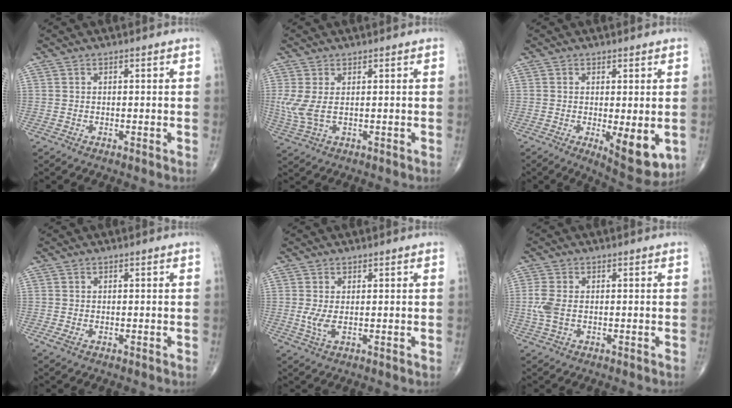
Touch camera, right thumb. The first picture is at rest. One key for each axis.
{"total": 5.0, "fx": 0.4, "fy": 2.3, "fz": 4.4, "tx": -0.124, "ty": 0.000, "tz": 0.017}
{"total": 8.7, "fx": -1.7, "fy": 3.0, "fz": 8.0, "tx": -0.104, "ty": -0.024, "tz": -0.015}
{"total": 1.2, "fx": -0.3, "fy": 0.8, "fz": 0.9, "tx": -0.023, "ty": -0.002, "tz": -0.004}
{"total": 2.9, "fx": 0.2, "fy": 1.1, "fz": 2.7, "tx": -0.065, "ty": -0.011, "tz": 0.007}
{"total": 4.2, "fx": -0.3, "fy": 2.5, "fz": 3.4, "tx": -0.096, "ty": 0.002, "tz": -0.008}